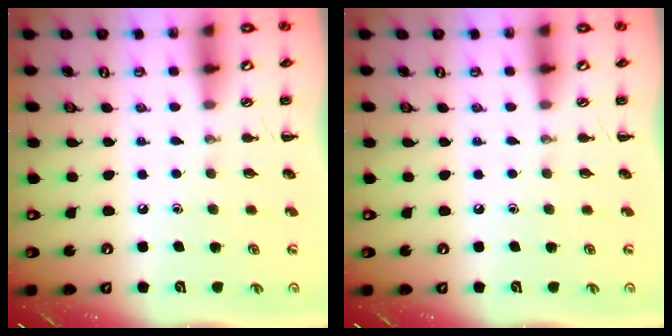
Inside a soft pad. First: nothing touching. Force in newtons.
{"total": 0.0}